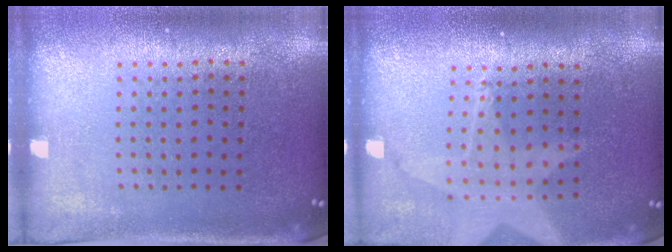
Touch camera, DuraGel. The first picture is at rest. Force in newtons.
{"total": 2.0, "press": 1.6, "slide": 1.2}